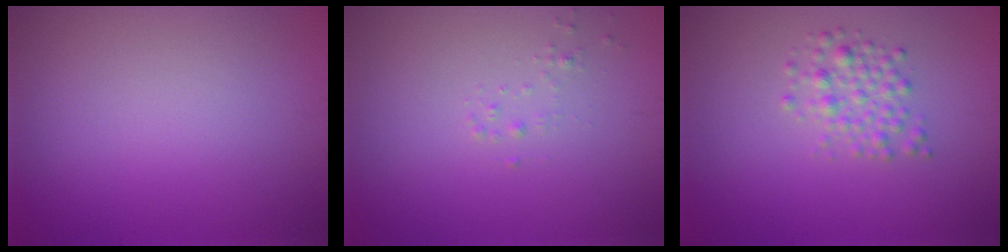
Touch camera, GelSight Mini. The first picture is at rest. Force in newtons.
{"total": 0.6, "press": 0.6, "slide": 0.0}
{"total": 2.2, "press": 2.2, "slide": 0.0}